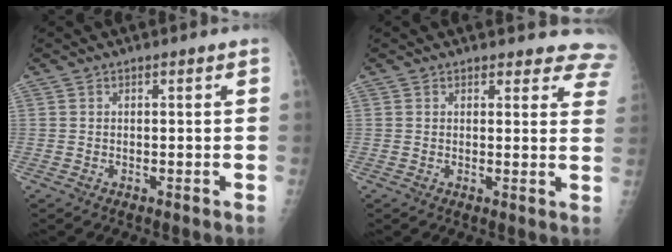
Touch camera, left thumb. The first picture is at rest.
{"total": 8.7, "force": [8.0, 3.4, 1.1], "torque": [0.046, -0.035, 0.054]}